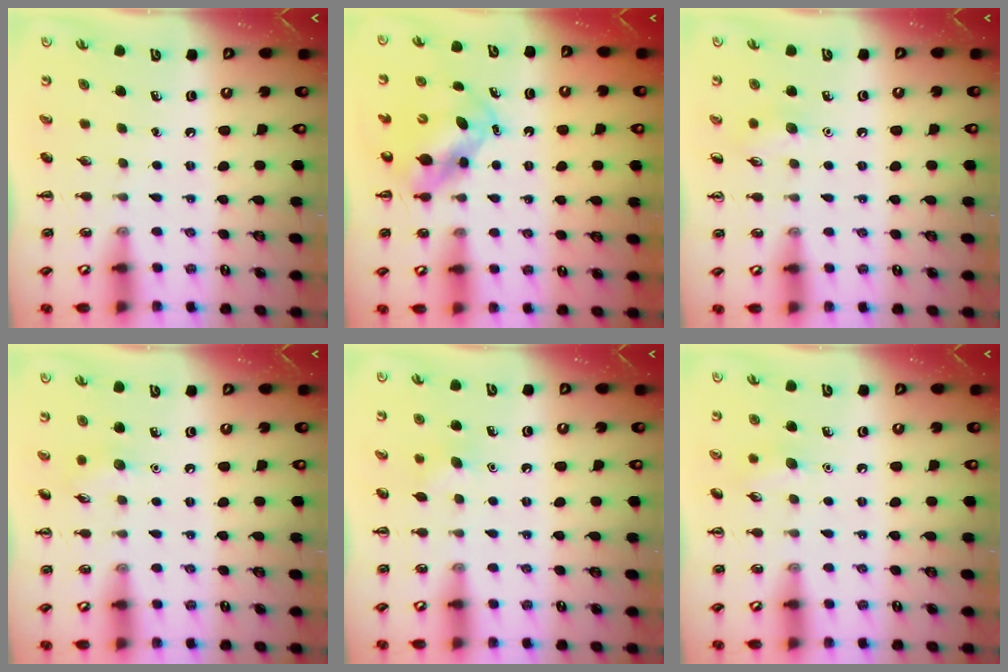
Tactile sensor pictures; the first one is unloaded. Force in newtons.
{"total": 5.6, "press": 5.5, "slide": 0.8}
{"total": 7.1, "press": 6.9, "slide": 1.6}
{"total": 6.1, "press": 5.9, "slide": 1.6}
{"total": 4.7, "press": 4.5, "slide": 1.2}
{"total": 6.3, "press": 6.1, "slide": 1.7}